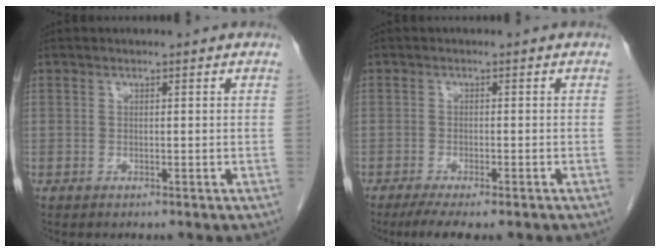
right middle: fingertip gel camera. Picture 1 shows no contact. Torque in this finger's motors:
{"motor_torque": [0.14, -0.10, 0.02, 0.03]}